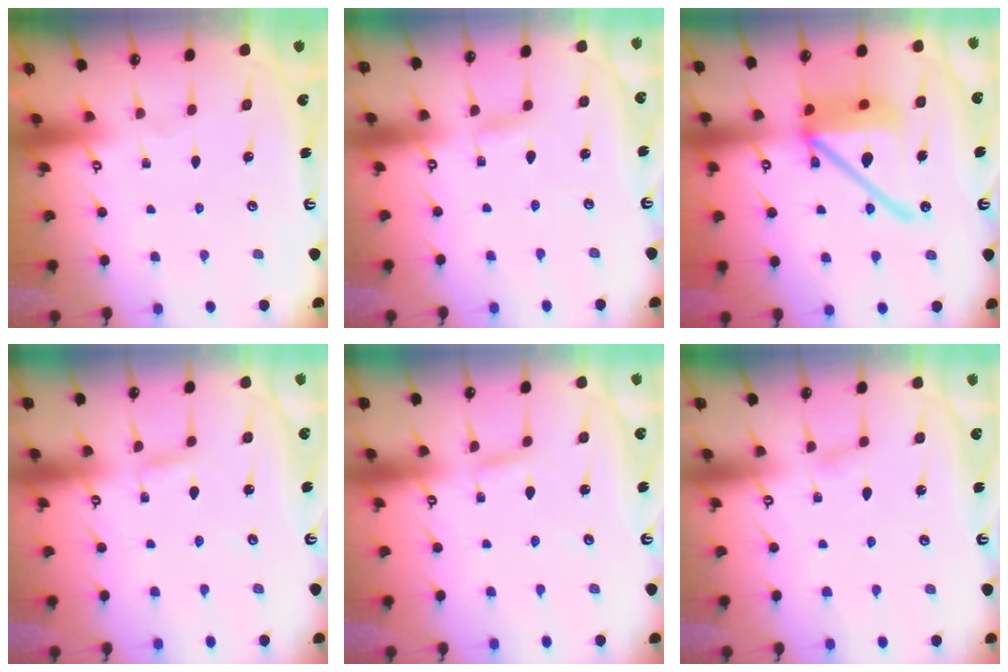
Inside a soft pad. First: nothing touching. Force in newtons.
{"total": 1.4, "press": 1.4, "slide": 0.1}
{"total": 18.1, "press": 17.9, "slide": 2.6}
{"total": 2.5, "press": 2.5, "slide": 0.2}
{"total": 2.5, "press": 2.5, "slide": 0.2}
{"total": 1.2, "press": 1.2, "slide": 0.1}